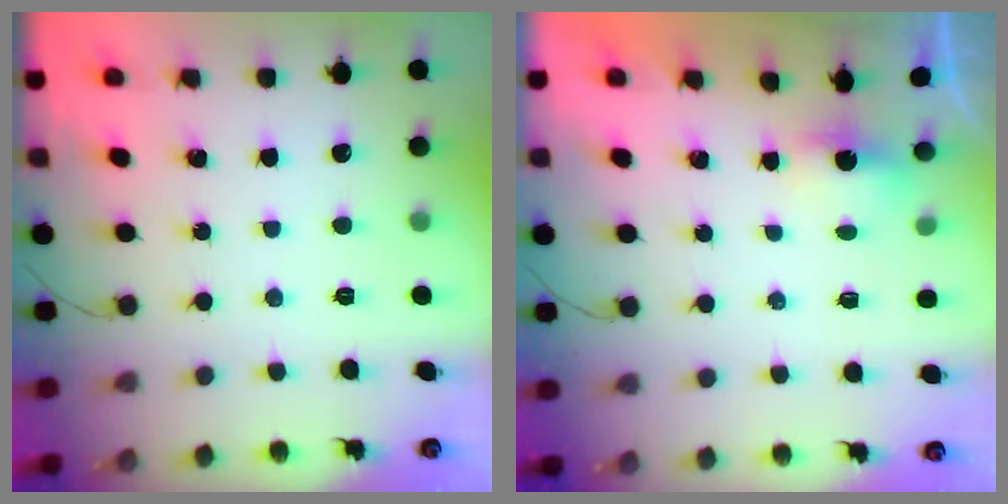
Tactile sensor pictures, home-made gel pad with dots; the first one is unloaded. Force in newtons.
{"total": 2.7, "press": 2.6, "slide": 0.7}